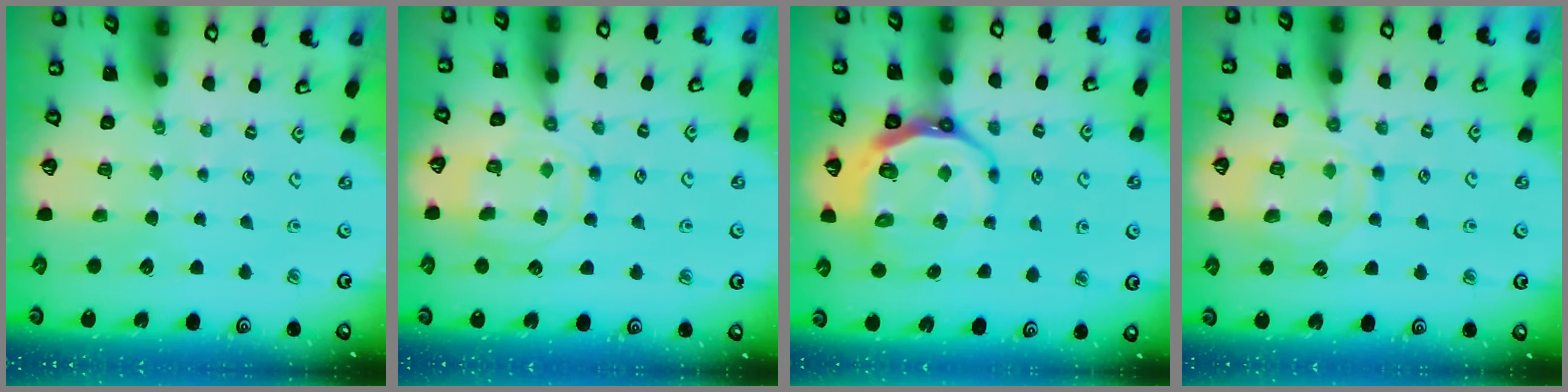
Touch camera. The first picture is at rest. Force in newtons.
{"total": 11.0, "press": 11.0, "slide": 0.5}
{"total": 11.4, "press": 10.8, "slide": 3.7}
{"total": 12.7, "press": 12.6, "slide": 1.2}